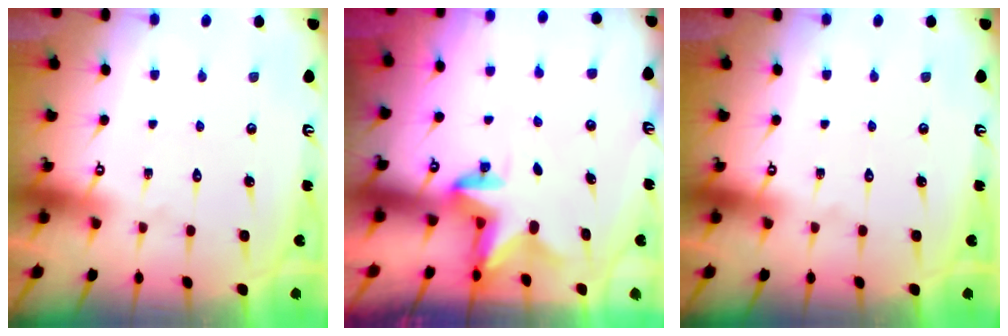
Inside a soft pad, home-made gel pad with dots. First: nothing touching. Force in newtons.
{"total": 2.8, "press": 2.7, "slide": 0.5}
{"total": 0.0}